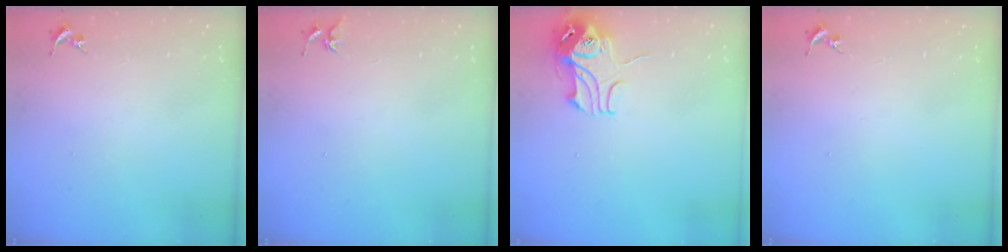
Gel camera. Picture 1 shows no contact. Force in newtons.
{"total": 3.7, "press": 3.7, "slide": 0.4}
{"total": 10.9, "press": 10.9, "slide": 1.1}
{"total": 0.0}